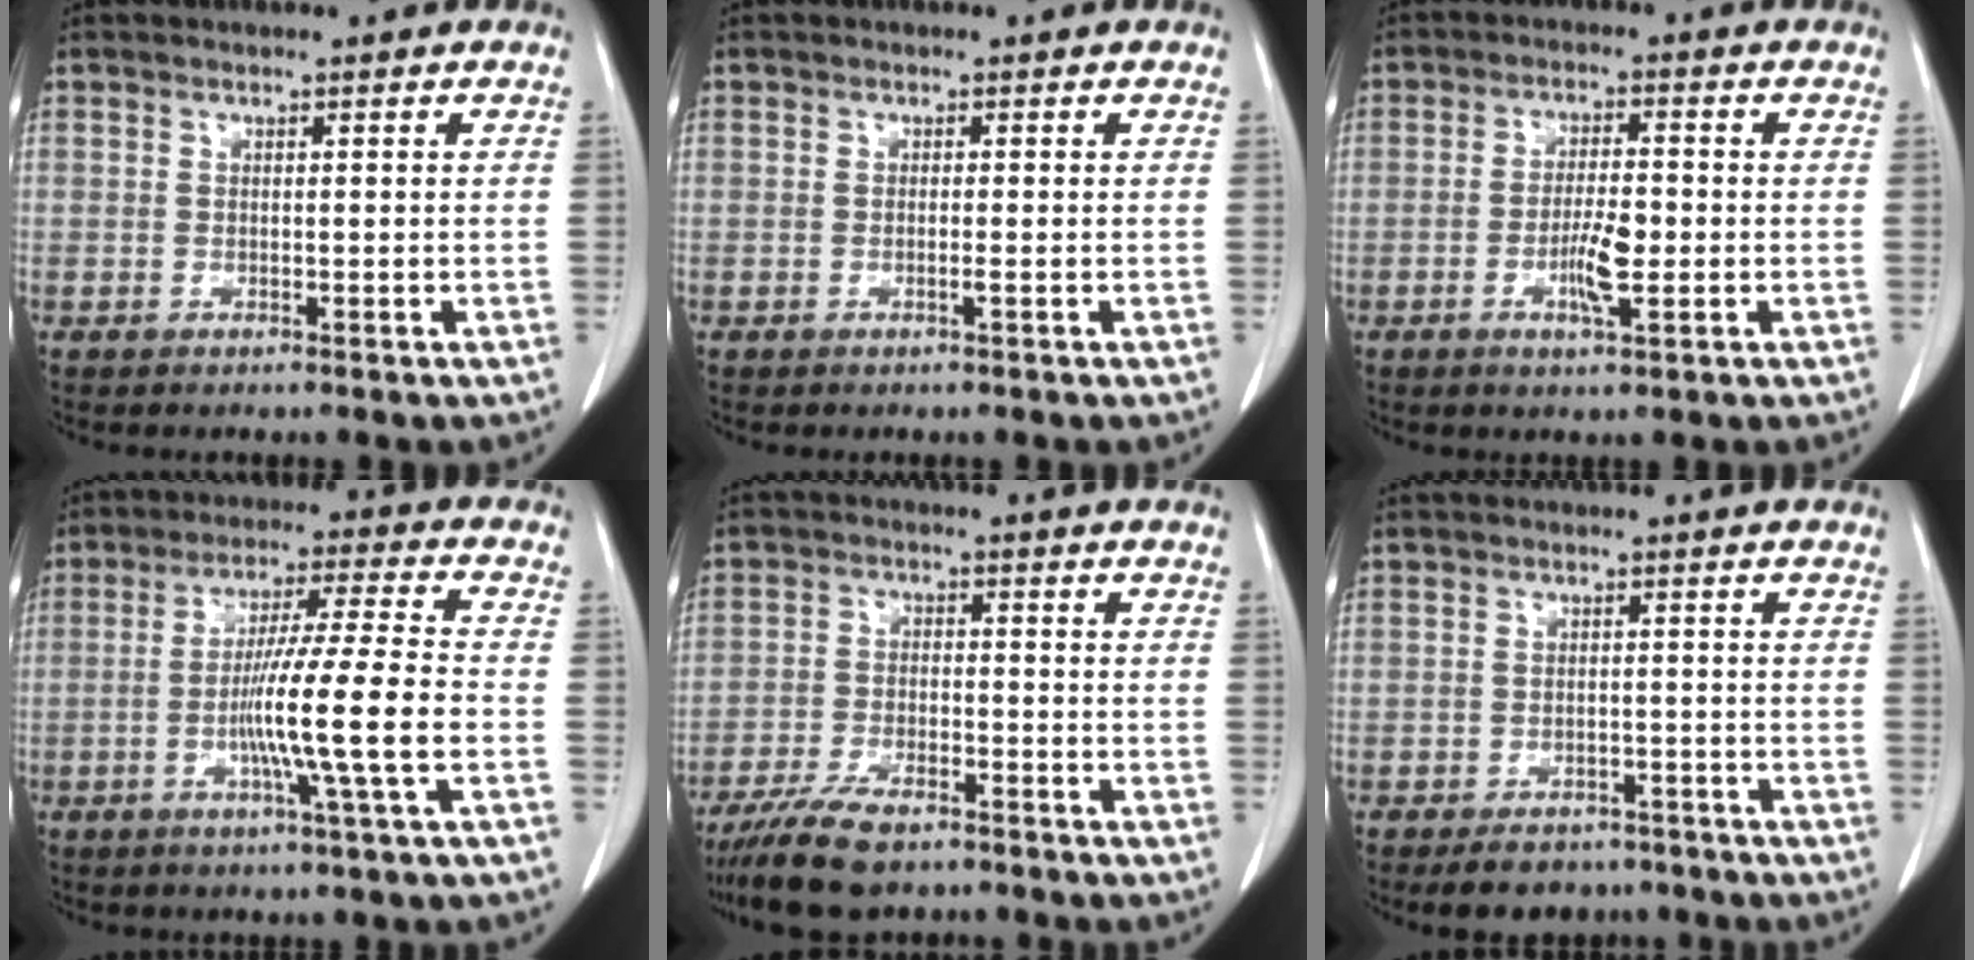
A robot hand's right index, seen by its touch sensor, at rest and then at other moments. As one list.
[{"total": 0.7, "force": [-0.3, -0.1, 0.6], "torque": [-0.011, 0.000, -0.005]}, {"total": 5.5, "force": [-1.3, 1.1, 5.2], "torque": [-0.097, -0.002, -0.022]}, {"total": 12.2, "force": [-3.0, -1.2, 11.8], "torque": [-0.211, -0.006, -0.058]}, {"total": 8.6, "force": [-6.7, 2.5, 4.7], "torque": [-0.084, -0.016, -0.116]}, {"total": 6.1, "force": [-4.9, 3.2, 1.4], "torque": [-0.011, 0.007, -0.068]}]